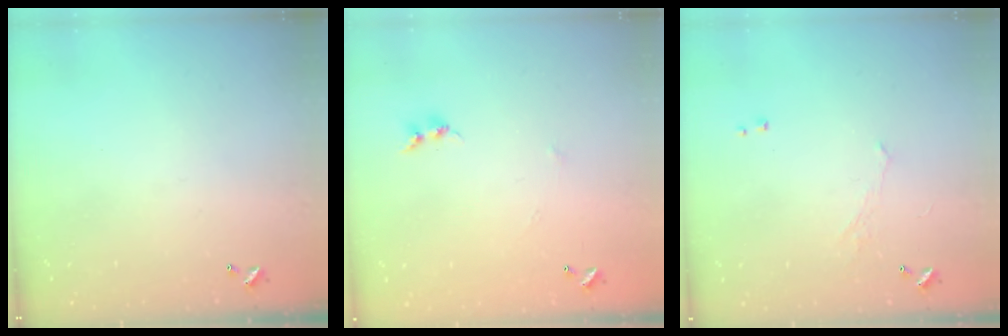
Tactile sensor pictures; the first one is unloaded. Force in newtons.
{"total": 5.8, "press": 5.8, "slide": 0.7}
{"total": 0.9, "press": 0.7, "slide": 0.5}